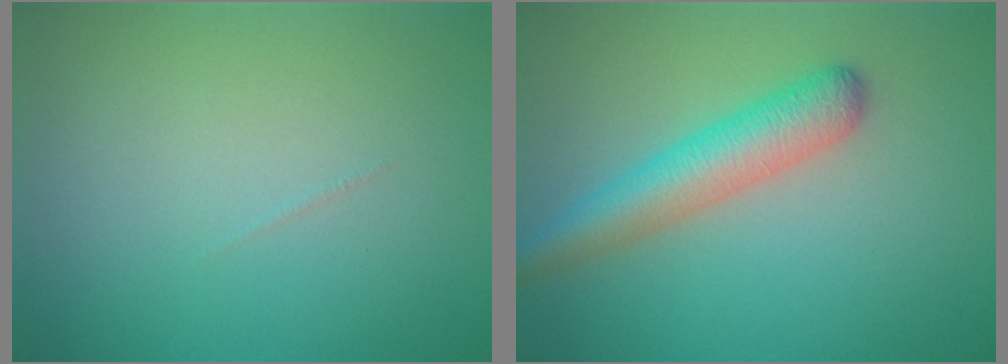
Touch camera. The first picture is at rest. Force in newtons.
{"total": 4.7, "press": 4.6, "slide": 0.1}